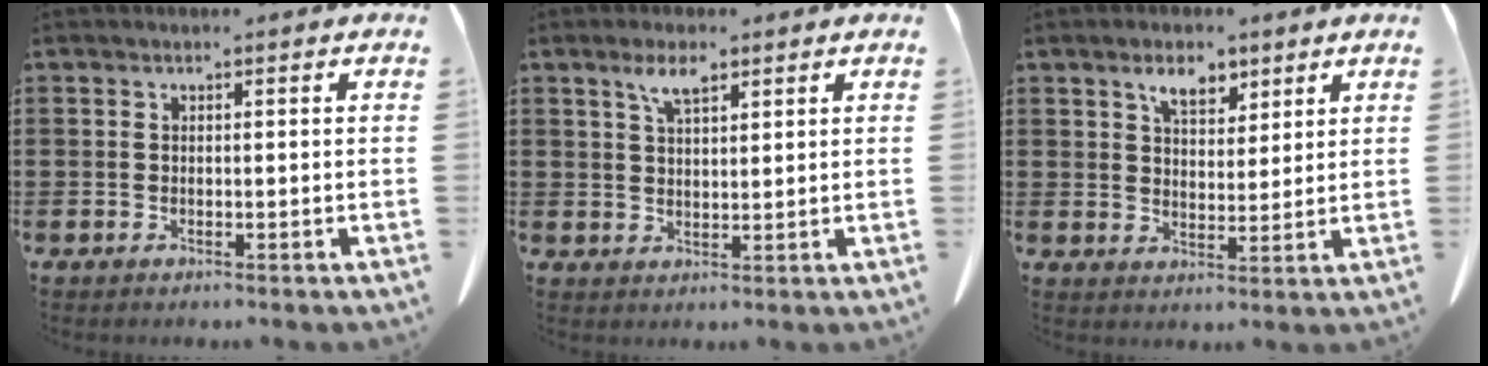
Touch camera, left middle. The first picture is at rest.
{"total": 4.1, "force": [2.6, 1.3, 2.9], "torque": [-0.065, 0.004, 0.046]}
{"total": 4.9, "force": [3.6, 2.5, 2.3], "torque": [-0.041, -0.001, 0.063]}